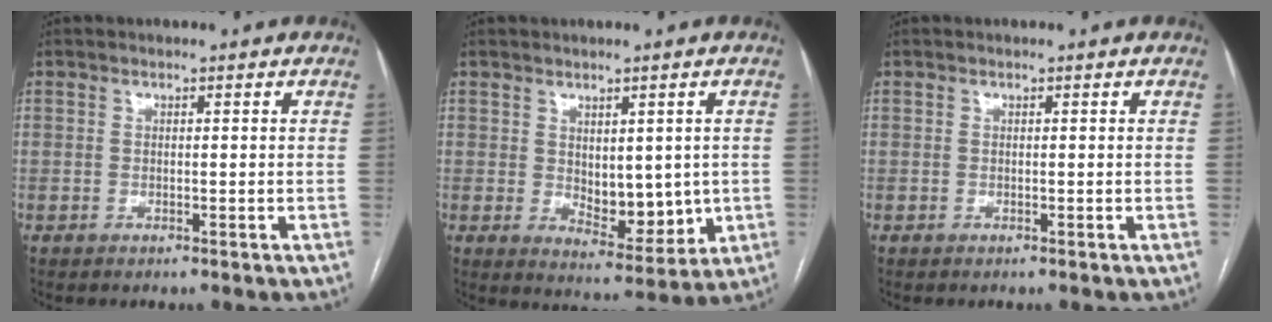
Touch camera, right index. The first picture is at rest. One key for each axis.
{"total": 7.8, "fx": 0.1, "fy": 4.0, "fz": 6.7, "tx": -0.086, "ty": -0.009, "tz": 0.019}
{"total": 0.0}